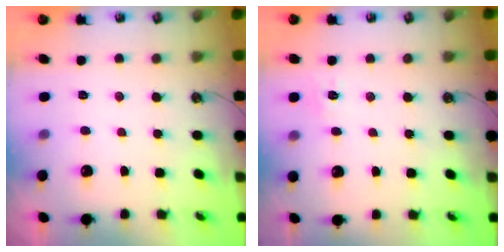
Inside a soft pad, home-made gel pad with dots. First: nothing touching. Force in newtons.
{"total": 6.6, "press": 6.6, "slide": 0.6}